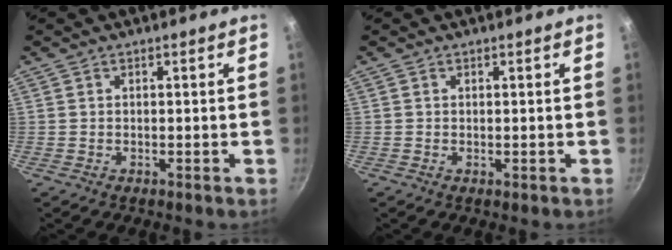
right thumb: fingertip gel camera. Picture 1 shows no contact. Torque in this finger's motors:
{"motor_torque": [0.58, 0.12, -0.32, -0.19, 0.04]}